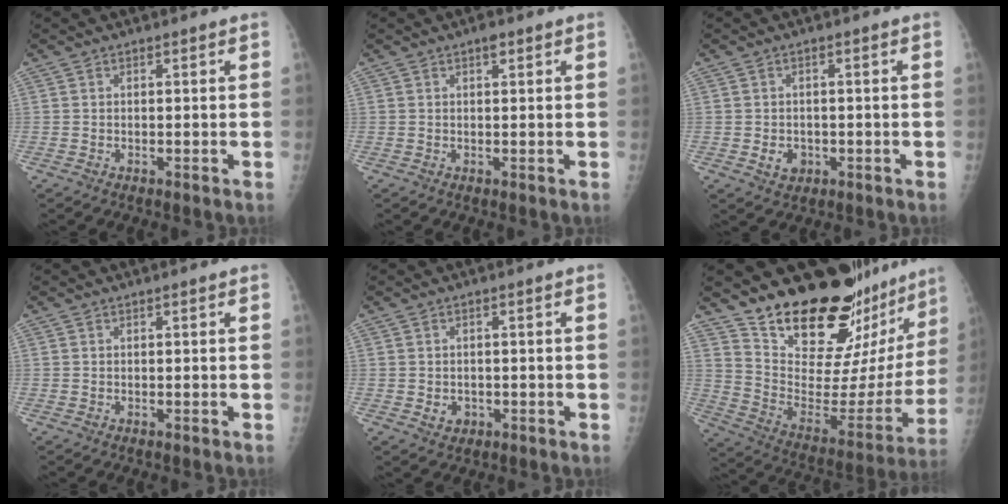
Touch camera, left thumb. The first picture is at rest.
{"total": 1.4, "force": [0.8, 0.6, 0.9], "torque": [-0.008, 0.000, 0.009]}
{"total": 3.3, "force": [-0.8, 2.7, 1.6], "torque": [-0.013, 0.002, -0.004]}
{"total": 0.0}
{"total": 2.5, "force": [-0.5, 2.1, 1.1], "torque": [-0.007, 0.002, 0.000]}
{"total": 27.5, "force": [23.0, 8.8, 12.3], "torque": [-0.151, -0.172, 0.333]}